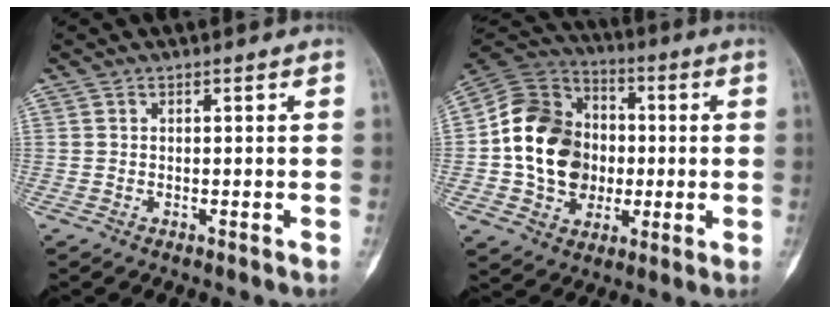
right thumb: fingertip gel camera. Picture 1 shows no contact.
{"total": 19.6, "force": [-0.4, 15.1, 12.4], "torque": [-0.198, 0.021, -0.009]}